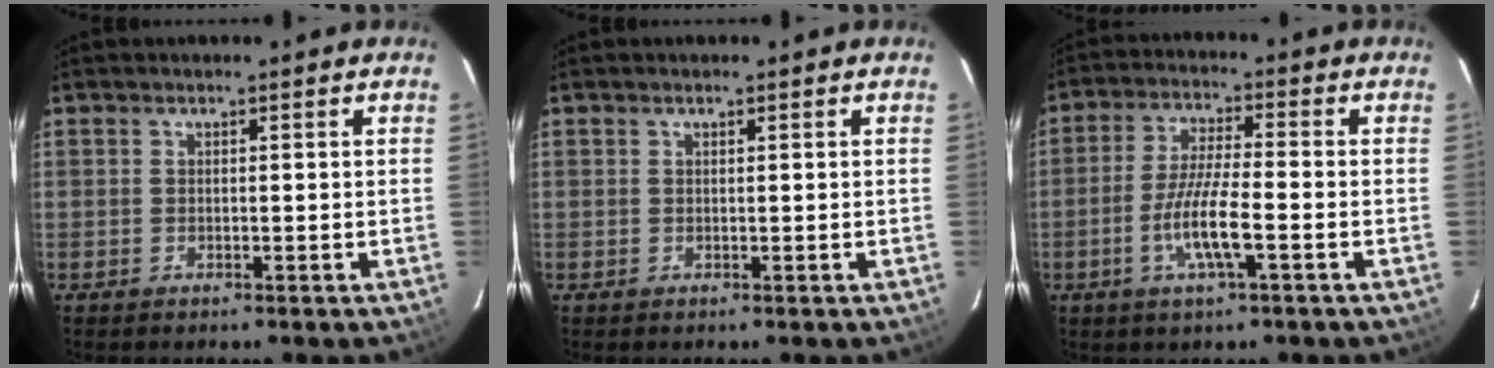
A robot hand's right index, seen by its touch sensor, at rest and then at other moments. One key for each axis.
{"total": 0.0}
{"total": 8.4, "fx": -3.0, "fy": 0.9, "fz": 7.8, "tx": -0.155, "ty": -0.005, "tz": -0.060}